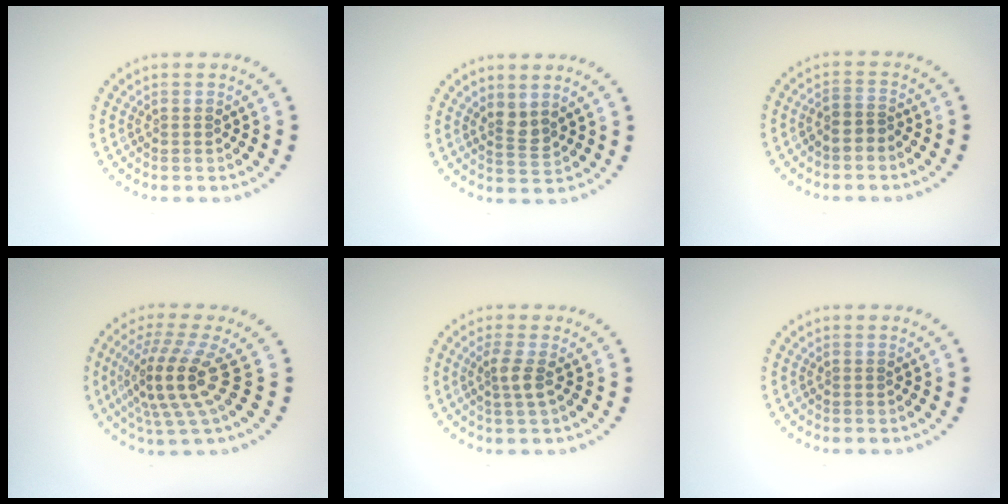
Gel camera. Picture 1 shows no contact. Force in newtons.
{"total": 1.7, "press": 1.2, "slide": 1.2}
{"total": 1.5, "press": 1.3, "slide": 0.7}
{"total": 4.8, "press": 3.6, "slide": 3.2}
{"total": 2.0, "press": 1.4, "slide": 1.4}
{"total": 0.0}